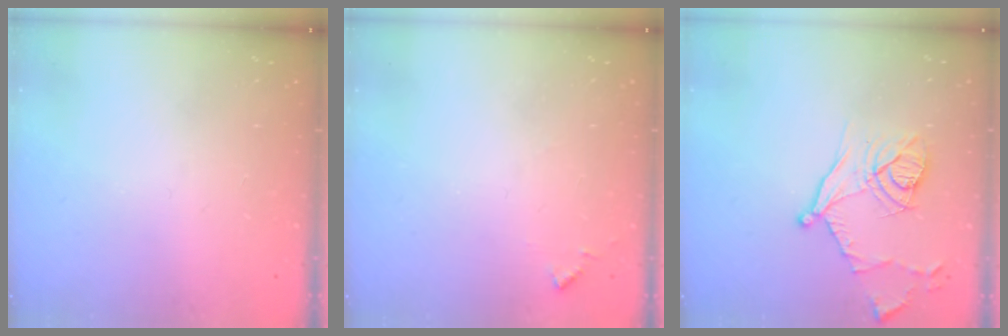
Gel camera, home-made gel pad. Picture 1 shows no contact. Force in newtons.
{"total": 5.8, "press": 5.7, "slide": 0.7}
{"total": 13.8, "press": 13.7, "slide": 1.8}